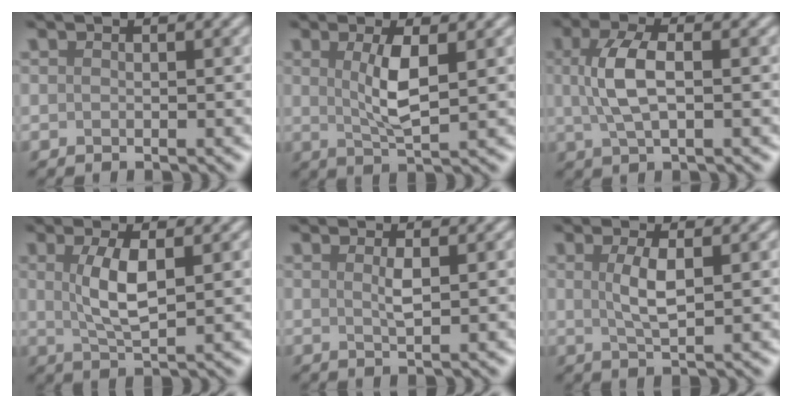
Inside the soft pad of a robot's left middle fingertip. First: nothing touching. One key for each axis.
{"total": 3.7, "fx": 0.8, "fy": 0.9, "fz": 3.5, "tx": -0.070, "ty": -0.005, "tz": 0.016}
{"total": 4.4, "fx": 0.5, "fy": 1.7, "fz": 4.0, "tx": -0.089, "ty": 0.005, "tz": 0.008}
{"total": 3.9, "fx": 0.8, "fy": 1.2, "fz": 3.6, "tx": -0.076, "ty": -0.002, "tz": 0.017}
{"total": 1.3, "fx": 0.4, "fy": 0.2, "fz": 1.2, "tx": -0.024, "ty": -0.001, "tz": 0.006}
{"total": 2.7, "fx": 0.6, "fy": 0.7, "fz": 2.6, "tx": -0.053, "ty": -0.001, "tz": 0.013}